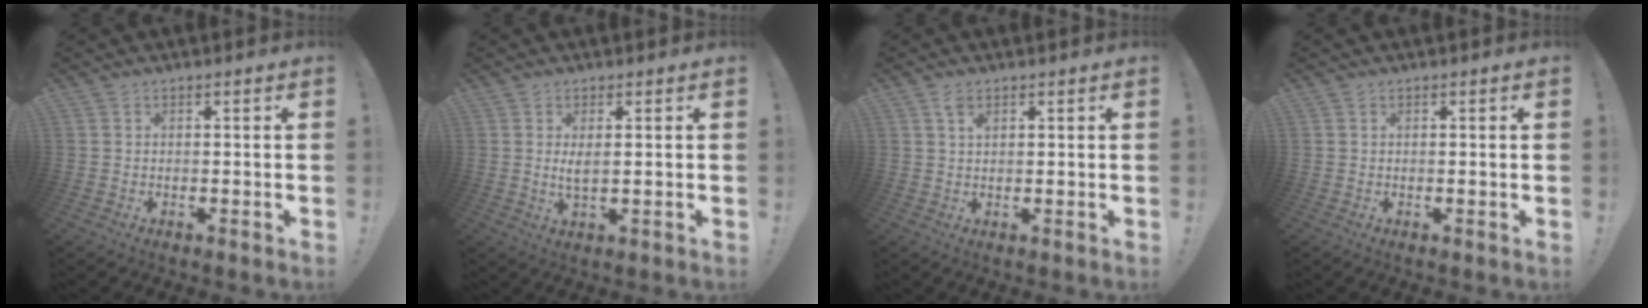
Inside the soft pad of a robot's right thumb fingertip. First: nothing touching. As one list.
[{"total": 3.5, "force": [0.9, 0.9, 3.2], "torque": [-0.045, -0.007, 0.015]}, {"total": 2.5, "force": [1.5, 1.2, 1.5], "torque": [-0.017, -0.007, 0.025]}, {"total": 0.8, "force": [0.3, -0.3, 0.7], "torque": [-0.009, -0.002, 0.004]}]